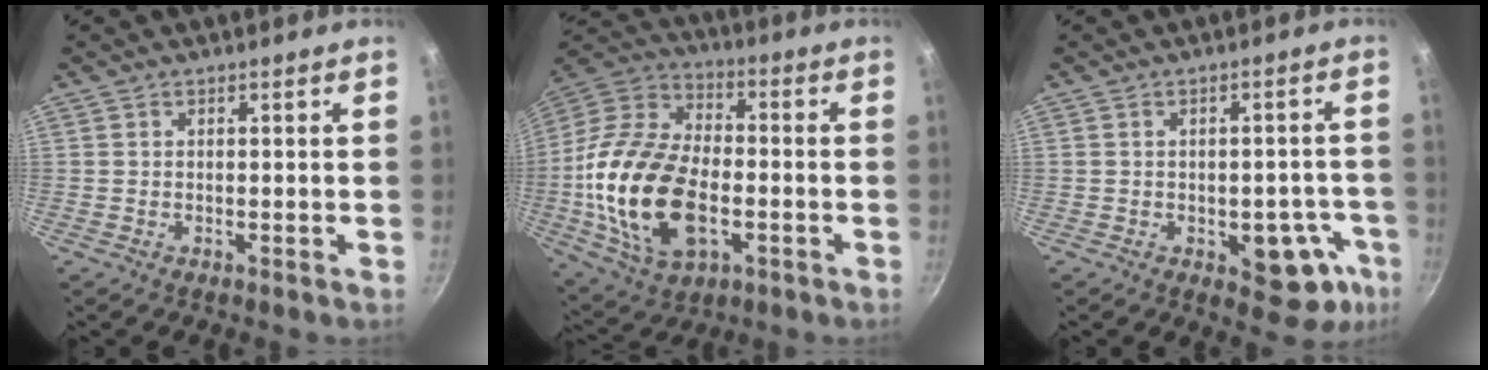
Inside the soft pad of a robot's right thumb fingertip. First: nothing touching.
{"total": 23.7, "force": [-4.3, 14.2, 18.5], "torque": [-0.353, 0.026, -0.081]}
{"total": 11.0, "force": [-4.1, 6.0, 8.2], "torque": [-0.039, 0.021, -0.047]}